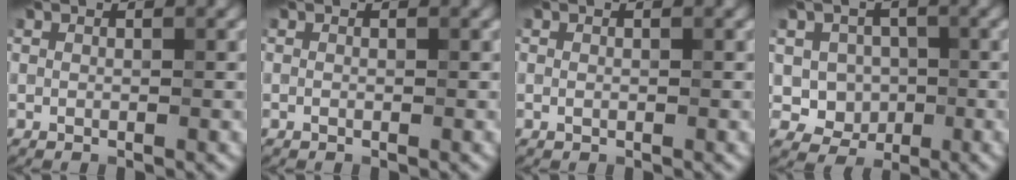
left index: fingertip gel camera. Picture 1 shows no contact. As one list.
[{"total": 0.0}, {"total": 0.0}, {"total": 3.7, "force": [-0.3, 3.3, 1.5], "torque": [-0.011, 0.000, -0.020]}]